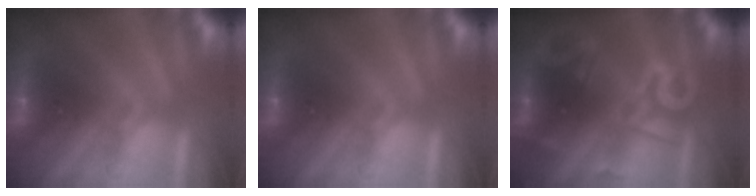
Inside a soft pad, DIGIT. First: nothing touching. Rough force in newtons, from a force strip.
{"total": 0.0}
{"total": 2.8}